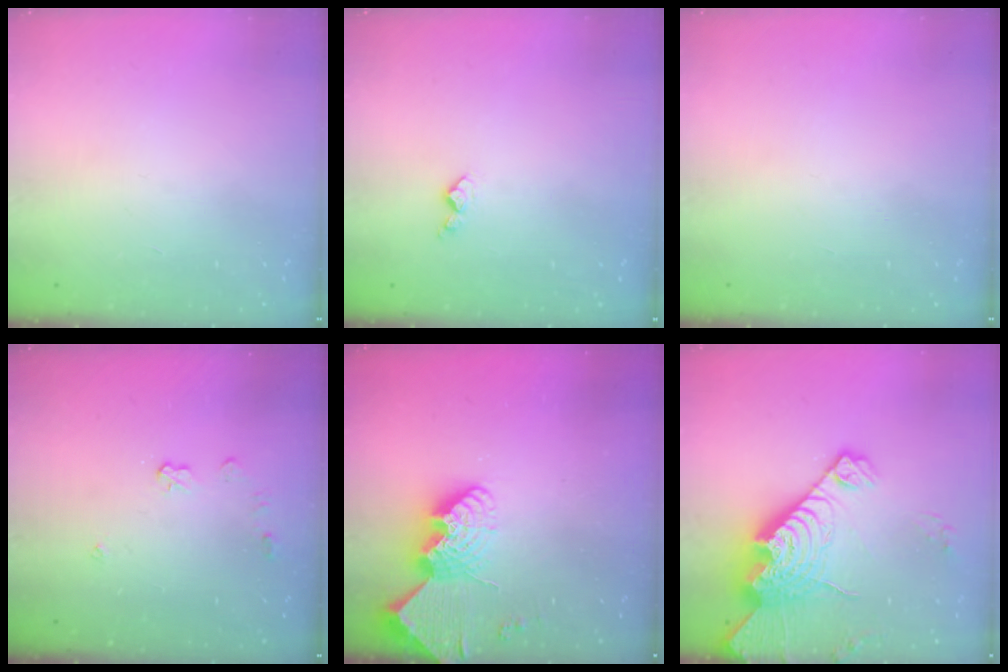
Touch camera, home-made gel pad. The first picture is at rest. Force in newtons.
{"total": 5.5, "press": 5.4, "slide": 0.6}
{"total": 0.0}
{"total": 5.4, "press": 5.3, "slide": 0.4}
{"total": 12.9, "press": 12.9, "slide": 1.3}
{"total": 21.7, "press": 21.6, "slide": 2.0}